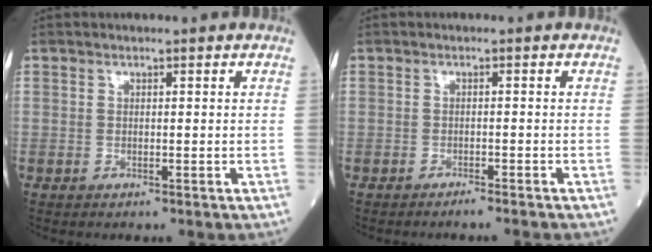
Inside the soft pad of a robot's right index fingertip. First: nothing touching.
{"total": 2.2, "force": [-2.0, -0.4, 1.0], "torque": [-0.013, 0.002, -0.024]}